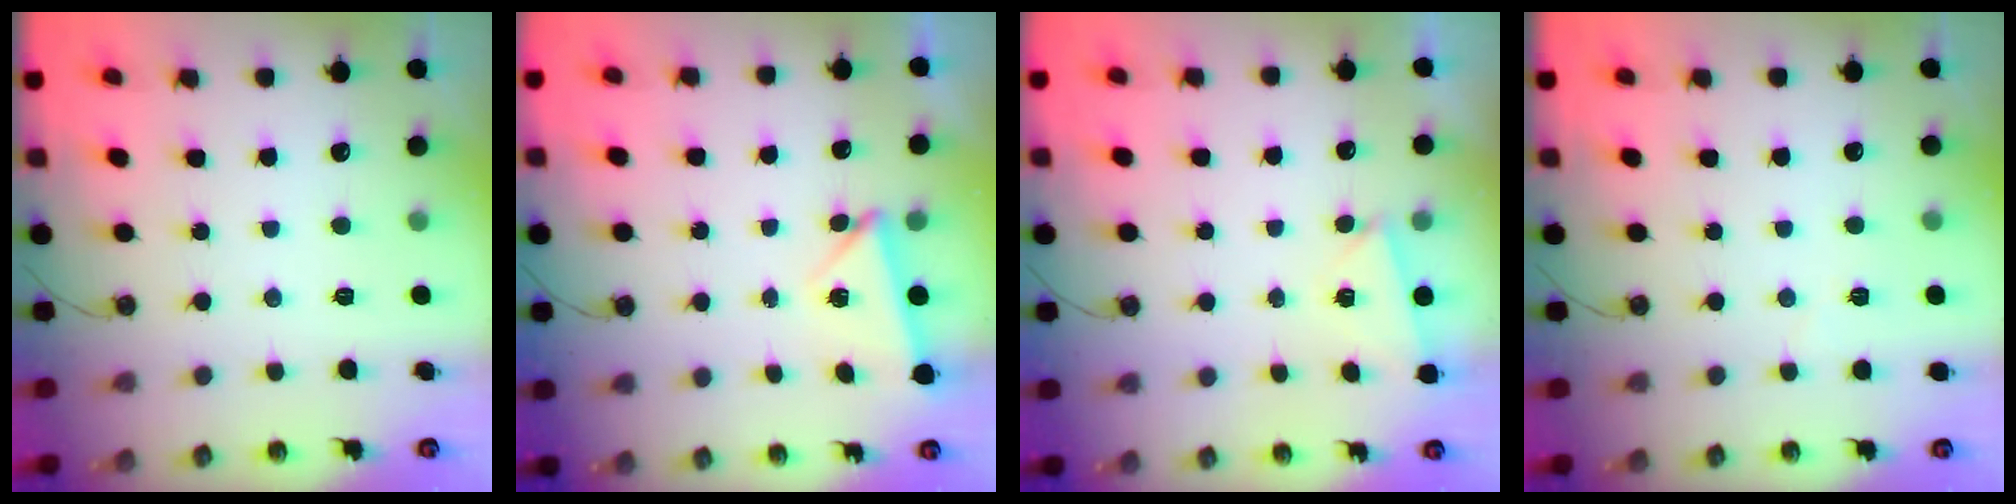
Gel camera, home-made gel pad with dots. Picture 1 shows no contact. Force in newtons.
{"total": 3.6, "press": 3.5, "slide": 1.0}
{"total": 2.5, "press": 2.1, "slide": 1.5}
{"total": 2.6, "press": 2.2, "slide": 1.5}